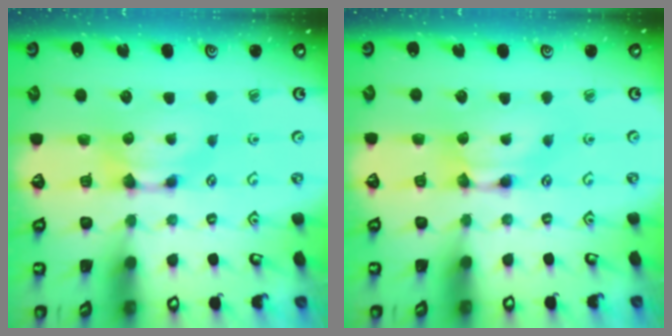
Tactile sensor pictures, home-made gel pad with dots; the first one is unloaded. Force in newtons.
{"total": 1.6, "press": 1.6, "slide": 0.1}